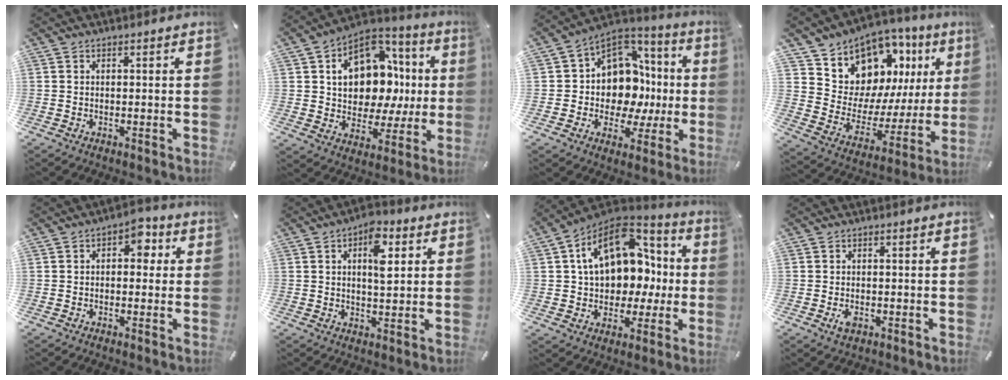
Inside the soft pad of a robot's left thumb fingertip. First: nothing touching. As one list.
[{"total": 15.7, "force": [3.4, 12.1, 9.4], "torque": [-0.137, -0.025, 0.067]}, {"total": 12.5, "force": [0.8, 11.4, 5.3], "torque": [-0.068, -0.040, 0.026]}, {"total": 11.7, "force": [8.7, 7.7, 1.3], "torque": [-0.030, -0.104, 0.163]}, {"total": 4.7, "force": [0.4, 3.2, 3.5], "torque": [-0.038, 0.003, -0.003]}, {"total": 8.4, "force": [2.7, 4.5, 6.6], "torque": [-0.079, -0.012, 0.038]}, {"total": 17.7, "force": [4.0, 13.1, 11.2], "torque": [-0.182, -0.014, 0.076]}, {"total": 2.3, "force": [-0.7, 1.4, 1.6], "torque": [-0.036, -0.001, -0.013]}]